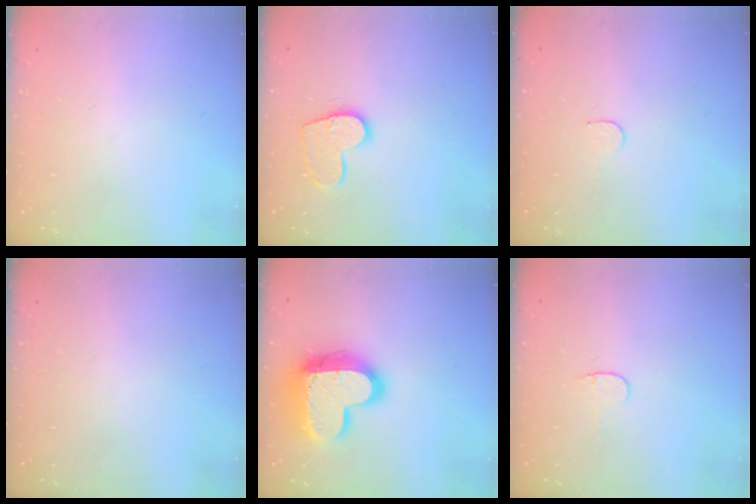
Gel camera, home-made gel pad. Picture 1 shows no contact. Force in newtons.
{"total": 11.4, "press": 11.3, "slide": 0.6}
{"total": 3.5, "press": 3.5, "slide": 0.3}
{"total": 0.0}
{"total": 19.1, "press": 19.0, "slide": 1.5}
{"total": 3.4, "press": 3.4, "slide": 0.4}